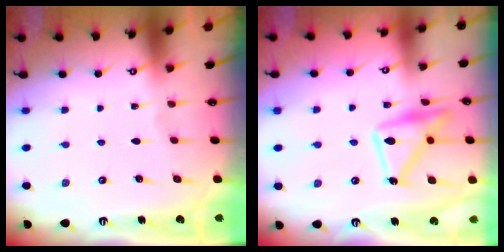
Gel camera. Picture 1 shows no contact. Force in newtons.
{"total": 15.2, "press": 15.2, "slide": 0.7}